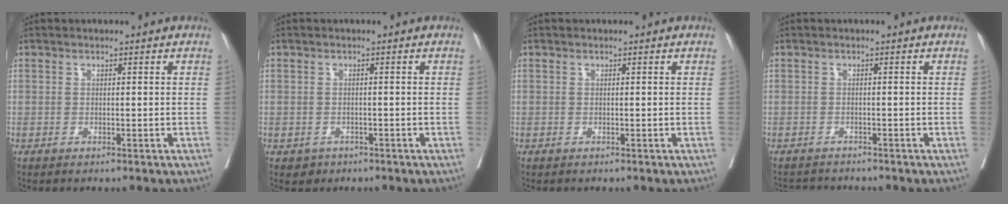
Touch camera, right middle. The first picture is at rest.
{"total": 1.5, "force": [-0.8, 1.3, 0.2], "torque": [-0.003, 0.004, -0.009]}
{"total": 0.0}
{"total": 2.7, "force": [-2.7, 0.1, -0.1], "torque": [0.004, -0.011, -0.044]}